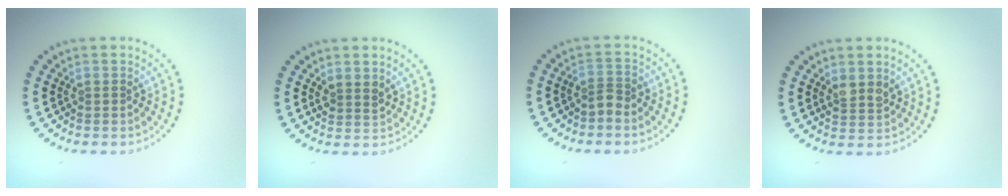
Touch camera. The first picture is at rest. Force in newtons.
{"total": 1.4, "press": 1.2, "slide": 0.7}
{"total": 1.5, "press": 1.2, "slide": 0.9}
{"total": 1.7, "press": 1.5, "slide": 0.7}